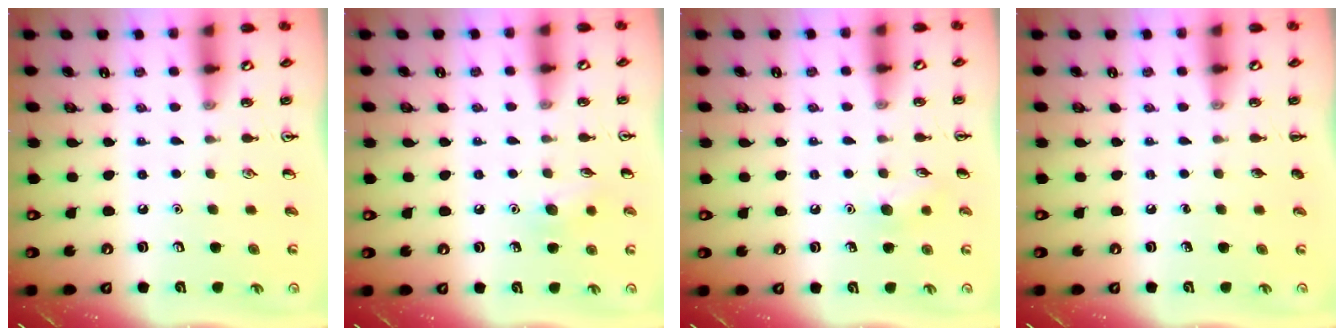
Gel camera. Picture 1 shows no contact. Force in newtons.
{"total": 6.7, "press": 6.4, "slide": 2.1}
{"total": 6.1, "press": 5.9, "slide": 1.5}
{"total": 0.0}